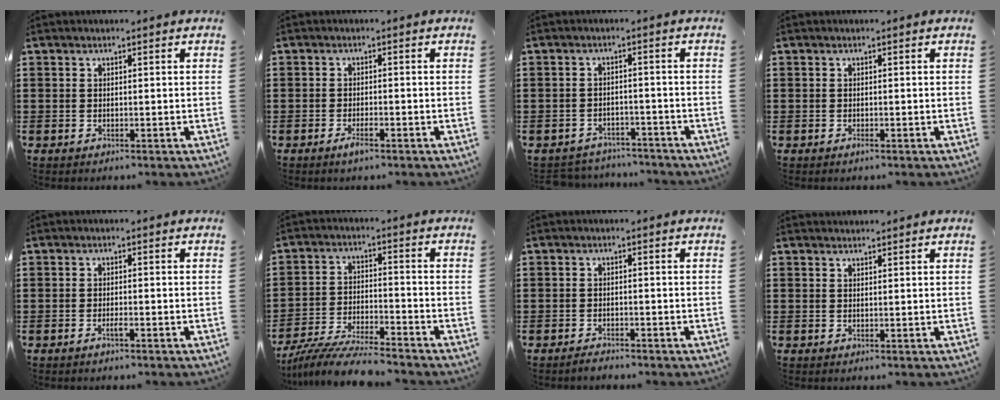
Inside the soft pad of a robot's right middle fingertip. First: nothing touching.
{"total": 2.2, "force": [-1.3, 0.5, 1.7], "torque": [-0.037, -0.004, -0.026]}
{"total": 3.0, "force": [-2.9, 0.6, -0.2], "torque": [-0.005, 0.000, -0.065]}
{"total": 0.5, "force": [-0.3, 0.2, 0.4], "torque": [-0.009, -0.005, -0.005]}
{"total": 1.3, "force": [-0.8, 0.1, 1.0], "torque": [-0.020, -0.003, -0.014]}
{"total": 7.6, "force": [-7.2, 0.2, 2.5], "torque": [-0.050, -0.001, -0.140]}
{"total": 1.3, "force": [-1.3, 0.3, 0.2], "torque": [-0.006, 0.001, -0.026]}
{"total": 1.0, "force": [1.0, 0.0, 0.0], "torque": [-0.002, -0.001, 0.020]}